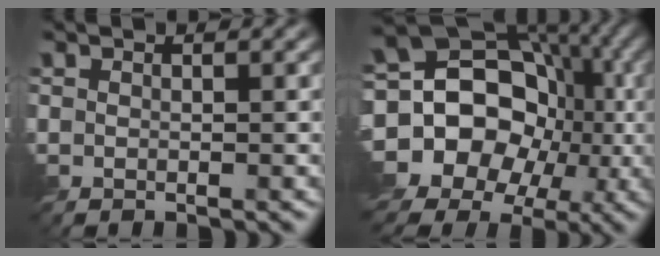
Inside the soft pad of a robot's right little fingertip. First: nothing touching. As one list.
[{"total": 18.1, "force": [-4.5, 15.5, 8.2], "torque": [-0.174, 0.012, -0.102]}]